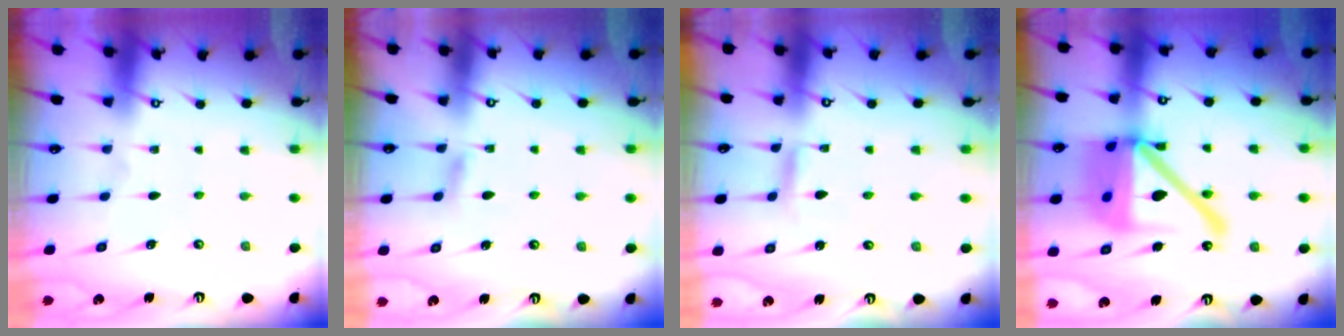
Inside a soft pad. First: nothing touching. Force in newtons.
{"total": 4.3, "press": 4.2, "slide": 0.6}
{"total": 2.9, "press": 2.9, "slide": 0.0}
{"total": 25.1, "press": 24.9, "slide": 3.6}